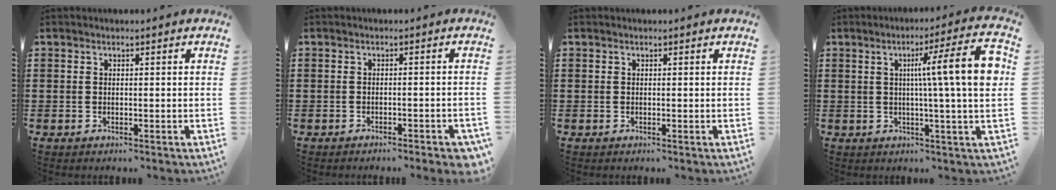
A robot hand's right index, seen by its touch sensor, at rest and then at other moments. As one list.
[{"total": 1.6, "force": [-1.3, 0.0, 0.8], "torque": [-0.014, 0.001, -0.025]}, {"total": 0.0}, {"total": 12.0, "force": [1.9, 0.3, 11.8], "torque": [-0.192, -0.008, 0.022]}]